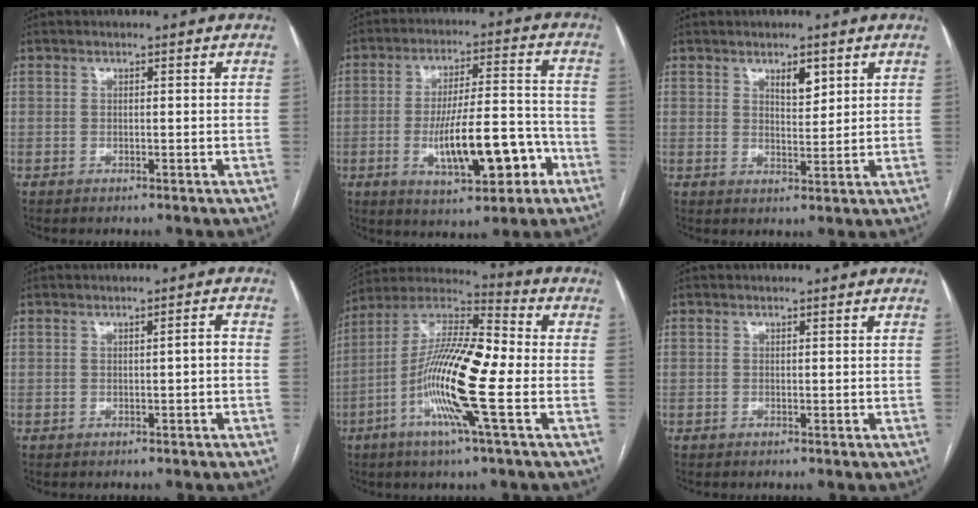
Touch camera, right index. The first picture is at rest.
{"total": 13.2, "force": [-4.6, 3.5, 11.9], "torque": [-0.201, 0.013, -0.063]}
{"total": 3.4, "force": [2.0, 1.3, 2.5], "torque": [-0.039, -0.002, 0.035]}
{"total": 1.2, "force": [-0.2, 0.1, 1.2], "torque": [-0.015, 0.003, -0.001]}
{"total": 16.7, "force": [-4.1, 1.1, 16.2], "torque": [-0.314, -0.001, -0.084]}
{"total": 0.0}